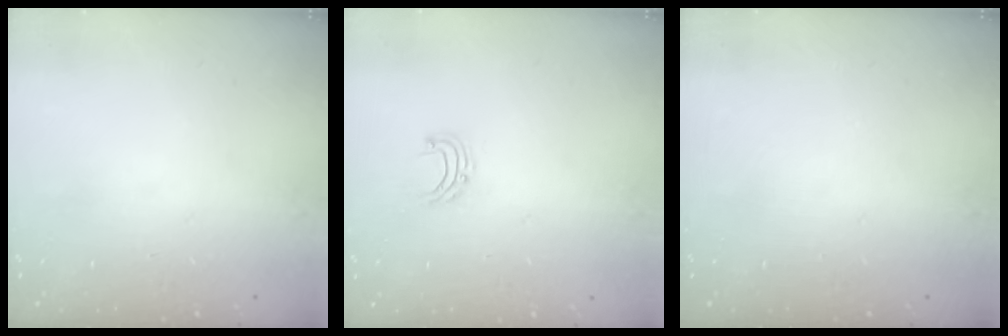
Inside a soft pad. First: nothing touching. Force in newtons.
{"total": 6.5, "press": 6.5, "slide": 0.4}
{"total": 0.0}